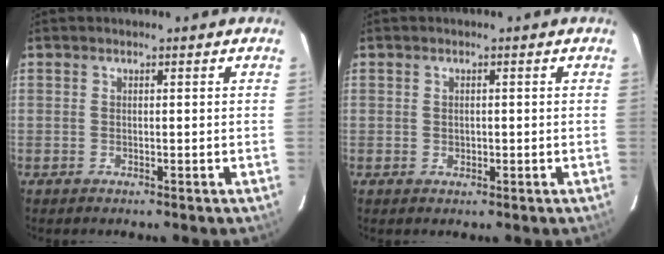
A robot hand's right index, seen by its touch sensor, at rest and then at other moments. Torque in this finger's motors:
{"motor_torque": [-0.09, -0.01, -0.03, -0.02]}